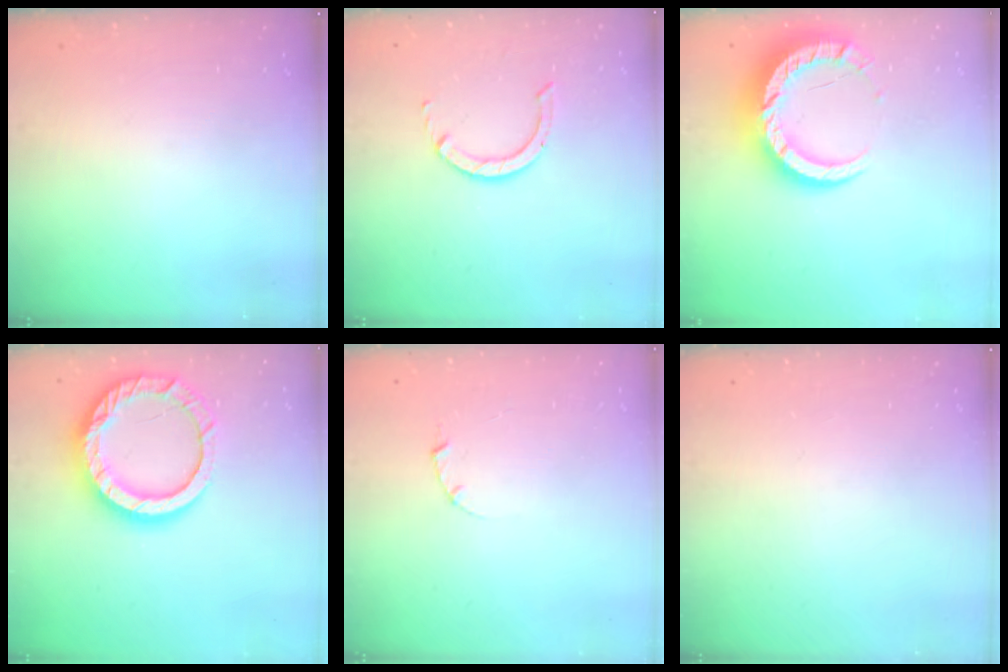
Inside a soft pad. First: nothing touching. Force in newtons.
{"total": 3.5, "press": 3.5, "slide": 0.3}
{"total": 12.7, "press": 12.7, "slide": 0.8}
{"total": 17.0, "press": 16.9, "slide": 1.3}
{"total": 1.0, "press": 1.0, "slide": 0.3}
{"total": 0.0}